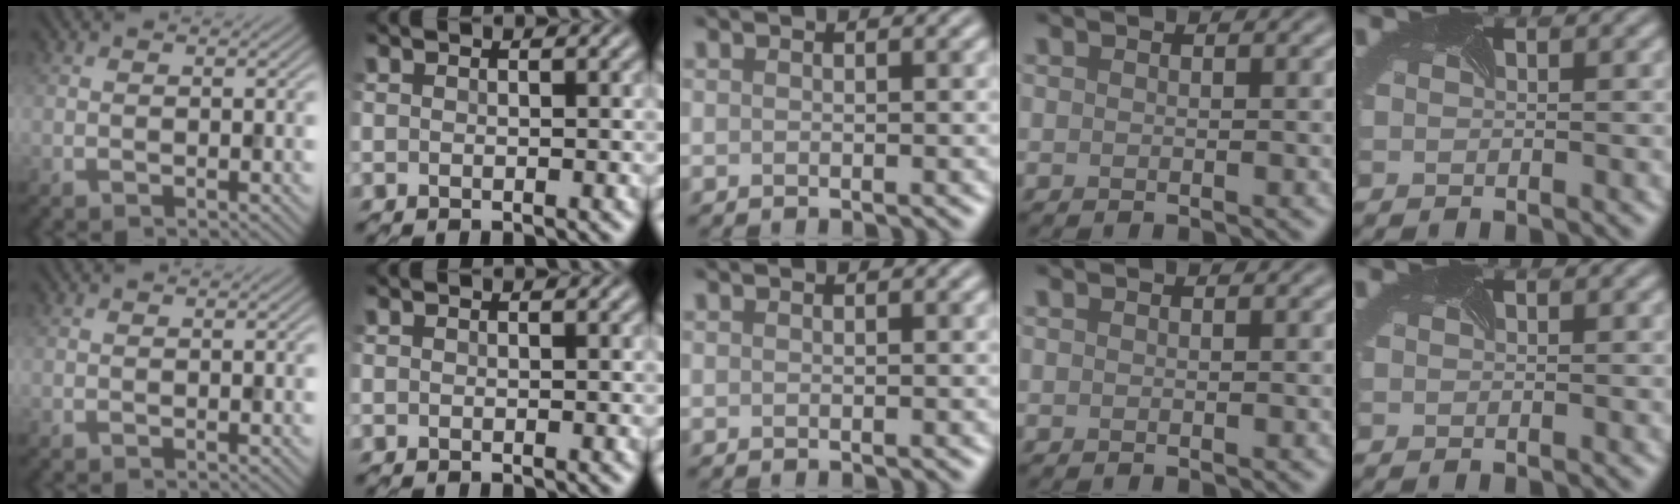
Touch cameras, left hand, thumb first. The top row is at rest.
{}